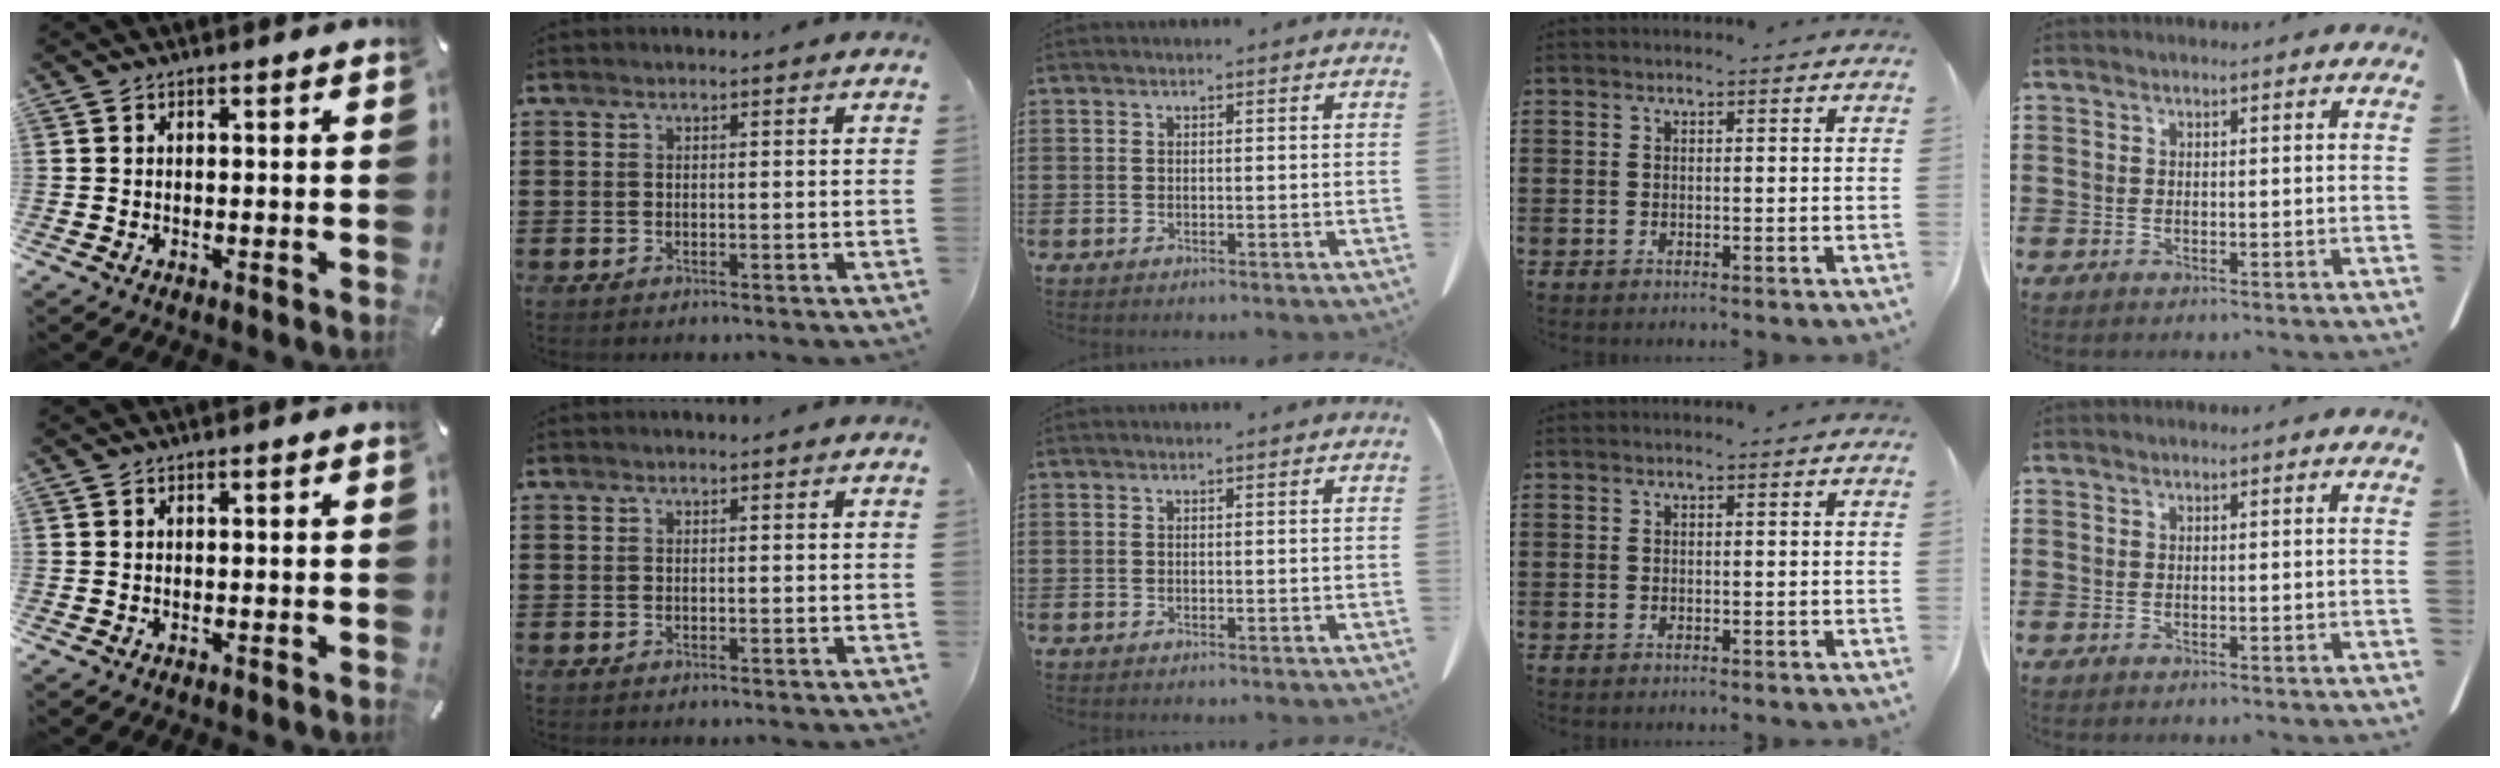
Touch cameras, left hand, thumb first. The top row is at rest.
{}